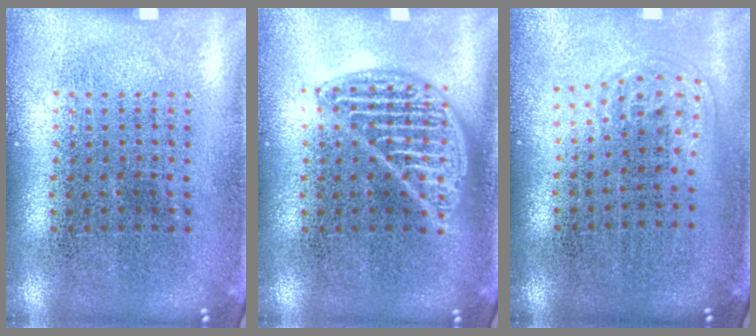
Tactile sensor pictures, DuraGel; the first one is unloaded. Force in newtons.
{"total": 2.2, "press": 2.1, "slide": 0.3}
{"total": 1.0, "press": 0.6, "slide": 0.8}